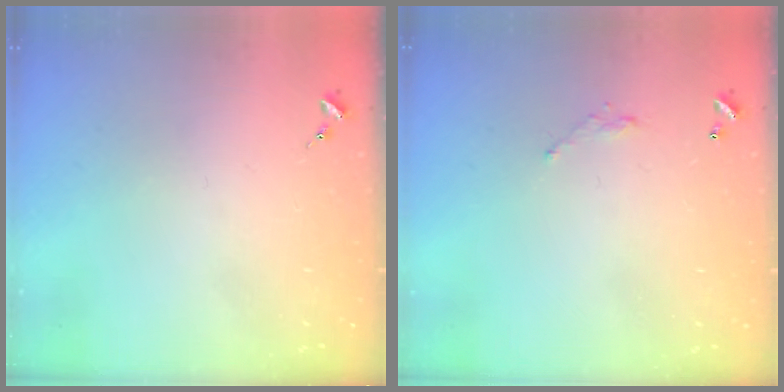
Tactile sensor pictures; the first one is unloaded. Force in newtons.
{"total": 5.6, "press": 5.6, "slide": 0.2}